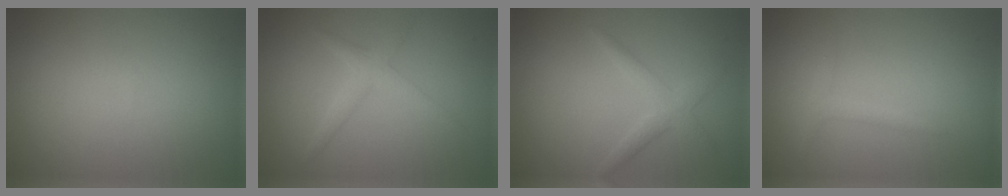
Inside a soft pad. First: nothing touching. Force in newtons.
{"total": 2.1, "press": 2.1, "slide": 0.0}
{"total": 2.1, "press": 2.1, "slide": 0.1}
{"total": 1.4, "press": 1.4, "slide": 0.1}